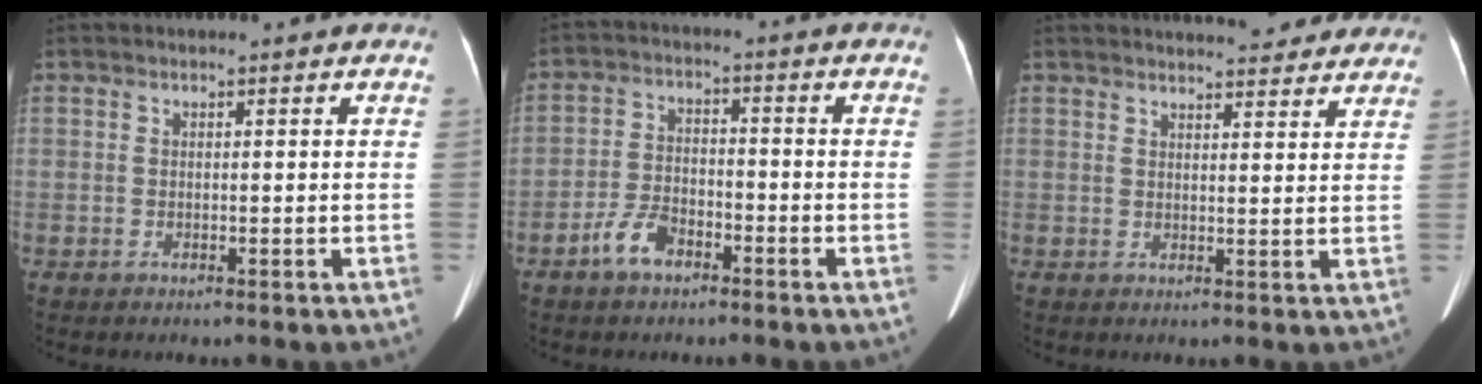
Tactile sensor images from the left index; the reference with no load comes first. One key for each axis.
{"total": 5.4, "fx": -3.6, "fy": 2.6, "fz": 3.1, "tx": -0.072, "ty": 0.006, "tz": -0.067}
{"total": 12.3, "fx": 11.3, "fy": 2.7, "fz": 3.9, "tx": -0.031, "ty": 0.010, "tz": 0.124}